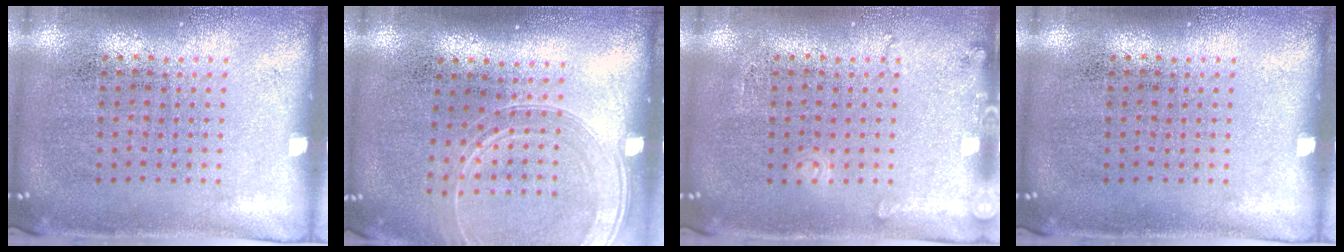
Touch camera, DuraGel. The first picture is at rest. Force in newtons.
{"total": 1.6, "press": 1.5, "slide": 0.7}
{"total": 1.3, "press": 1.3, "slide": 0.1}
{"total": 0.0}